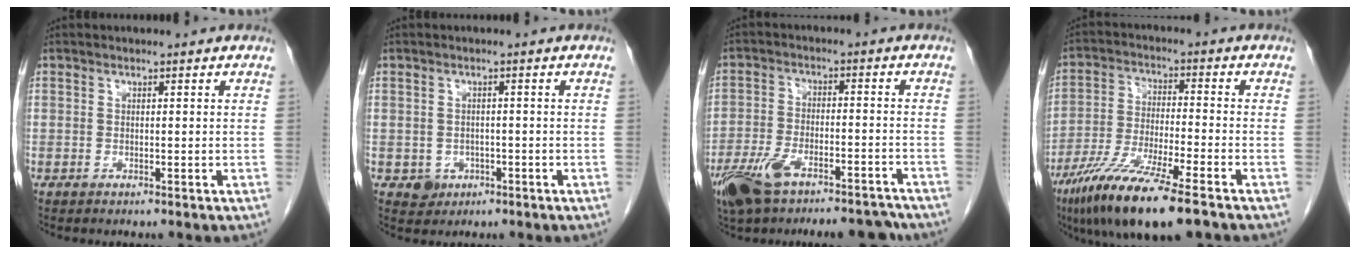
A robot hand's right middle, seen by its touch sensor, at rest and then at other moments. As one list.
[{"total": 2.8, "force": [-1.1, 2.4, 0.7], "torque": [-0.008, 0.006, -0.009]}, {"total": 14.1, "force": [-11.0, 4.5, 7.4], "torque": [-0.135, 0.009, -0.180]}, {"total": 13.8, "force": [-9.2, 1.1, 10.3], "torque": [-0.203, -0.040, -0.167]}]